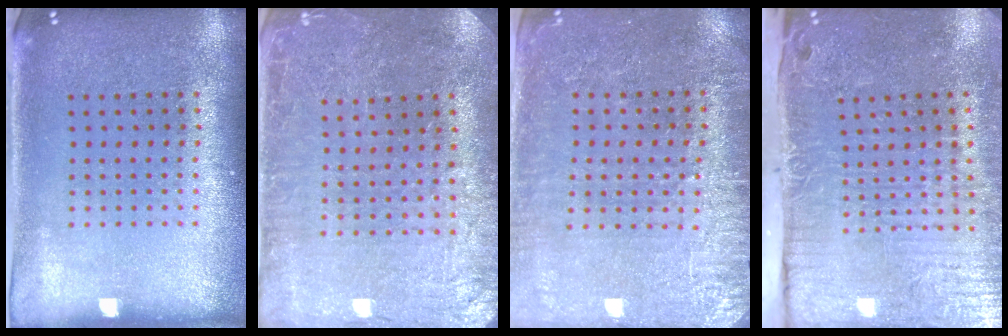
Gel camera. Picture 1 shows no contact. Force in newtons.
{"total": 1.2, "press": 1.2, "slide": 0.1}
{"total": 3.0, "press": 2.8, "slide": 0.9}
{"total": 5.4, "press": 4.4, "slide": 3.1}